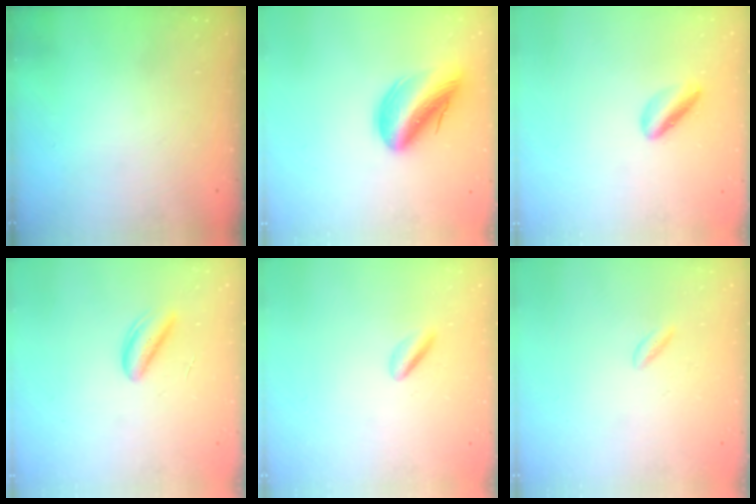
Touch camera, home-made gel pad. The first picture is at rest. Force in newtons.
{"total": 14.7, "press": 14.3, "slide": 3.6}
{"total": 3.9, "press": 3.8, "slide": 0.9}
{"total": 2.9, "press": 2.9, "slide": 0.1}
{"total": 1.8, "press": 1.6, "slide": 0.9}
{"total": 1.4, "press": 1.1, "slide": 0.8}